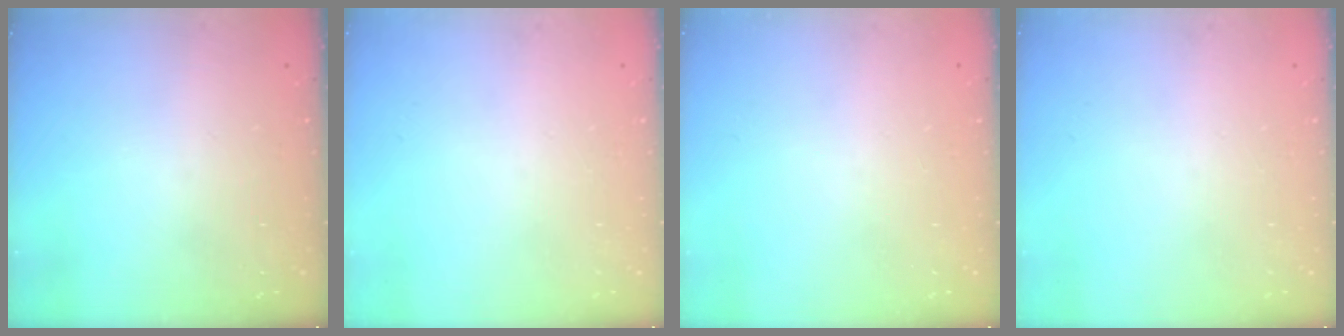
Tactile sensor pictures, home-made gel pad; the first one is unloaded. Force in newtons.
{"total": 0.0}
{"total": 0.0}
{"total": 0.0}